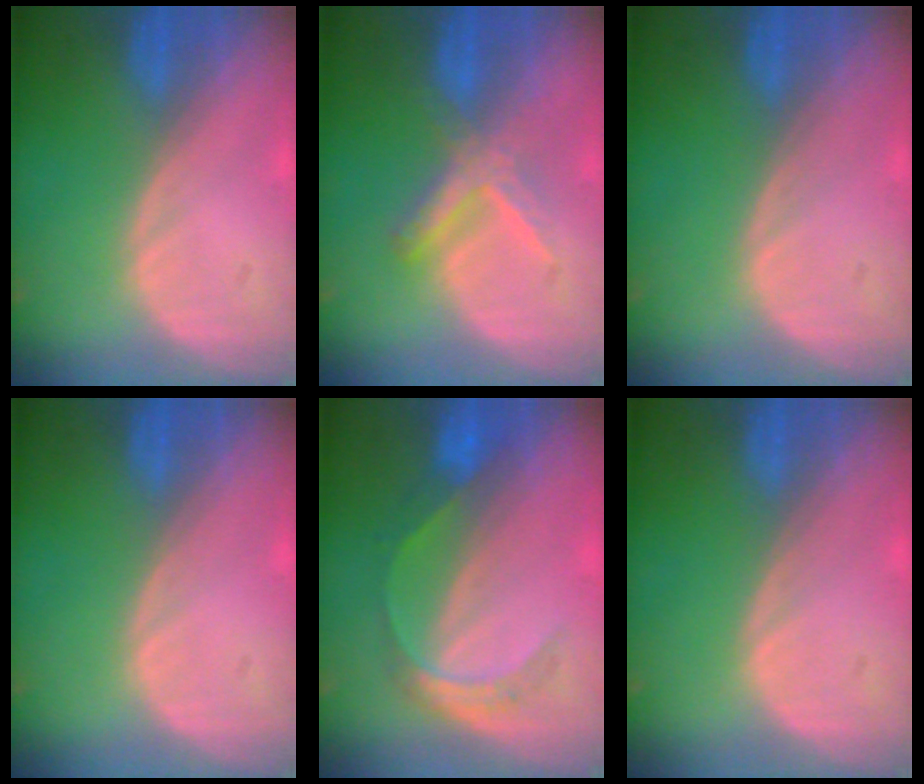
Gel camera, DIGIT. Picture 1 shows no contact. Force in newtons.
{"total": 5.5, "press": 5.5, "slide": 0.7}
{"total": 0.0}
{"total": 0.0}
{"total": 5.3, "press": 5.0, "slide": 1.6}
{"total": 0.0}